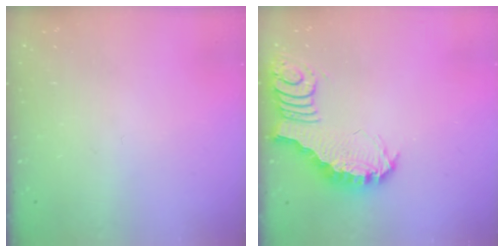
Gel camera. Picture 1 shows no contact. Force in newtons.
{"total": 3.9, "press": 3.9, "slide": 0.6}